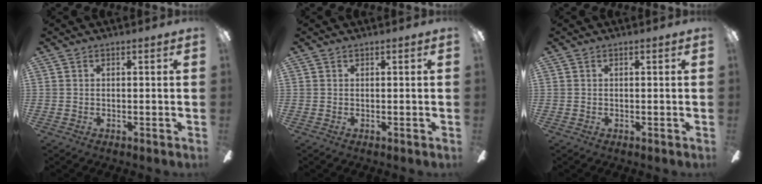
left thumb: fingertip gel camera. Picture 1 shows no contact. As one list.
[{"total": 0.0}, {"total": 0.0}]